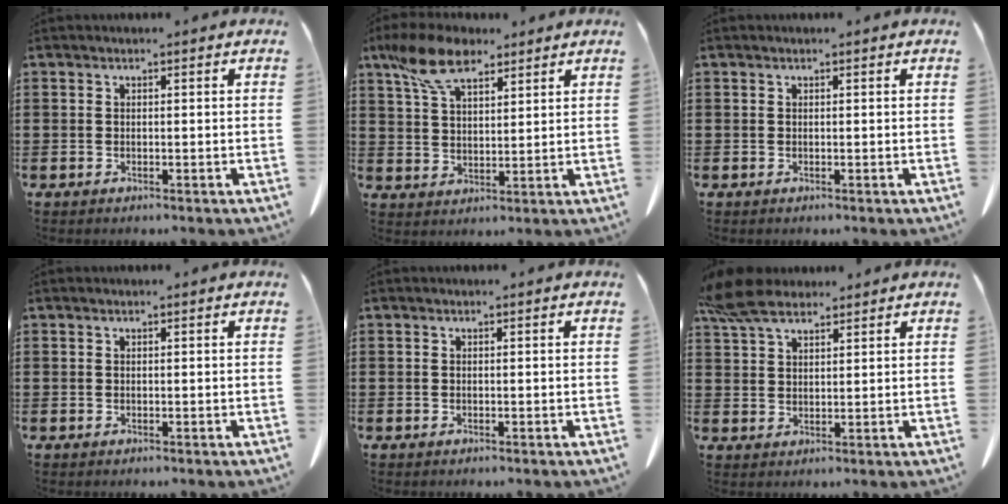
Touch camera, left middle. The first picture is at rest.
{"total": 9.3, "force": [6.3, 4.1, 5.5], "torque": [-0.133, -0.004, 0.116]}
{"total": 0.0}
{"total": 0.0}
{"total": 0.0}
{"total": 6.9, "force": [5.4, 2.7, 3.3], "torque": [-0.083, 0.000, 0.103]}